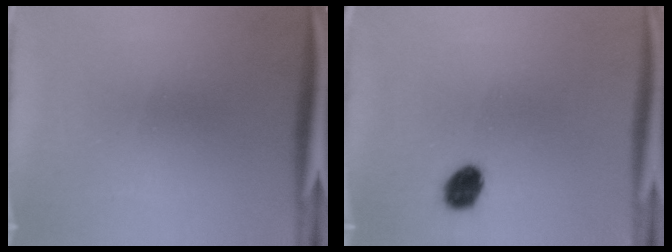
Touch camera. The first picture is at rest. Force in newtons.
{"total": 5.6}